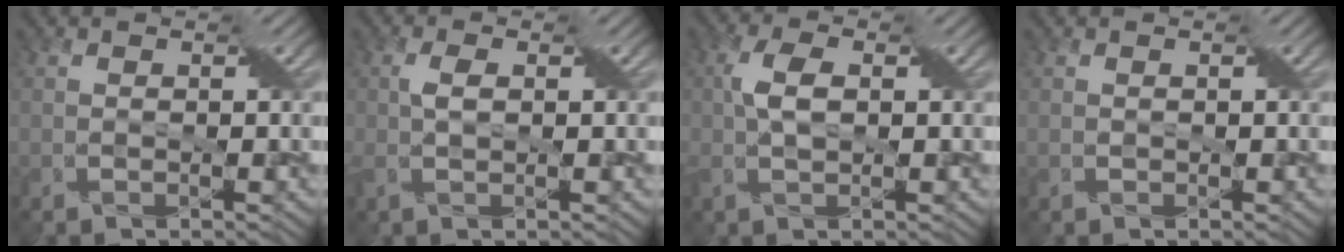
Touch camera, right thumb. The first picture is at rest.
{"total": 2.6, "force": [0.3, 1.3, 2.2], "torque": [-0.055, 0.004, 0.006]}
{"total": 4.0, "force": [0.3, 2.1, 3.4], "torque": [-0.080, 0.006, 0.007]}
{"total": 0.0}